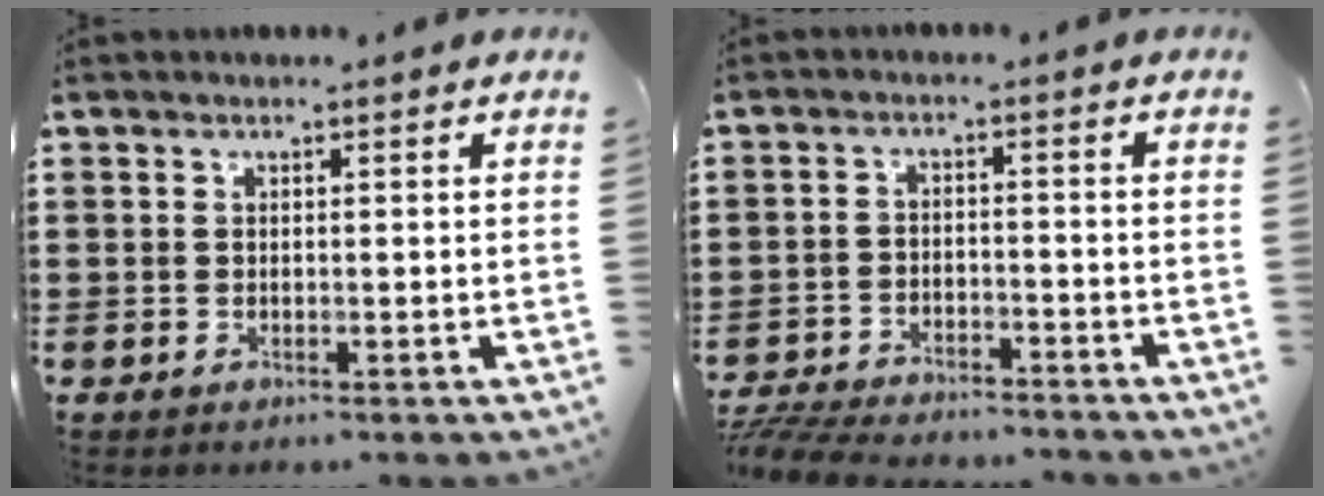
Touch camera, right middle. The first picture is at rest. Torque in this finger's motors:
{"motor_torque": [1.29, -0.40, 0.23, 0.17]}